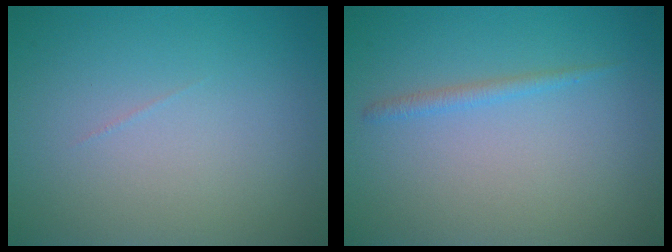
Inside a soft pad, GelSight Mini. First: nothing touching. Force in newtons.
{"total": 1.0, "press": 1.0, "slide": 0.1}